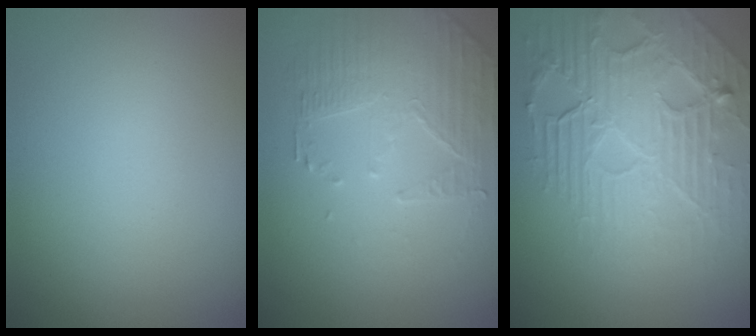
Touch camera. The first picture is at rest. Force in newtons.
{"total": 2.5, "press": 2.2, "slide": 1.2}
{"total": 7.8, "press": 5.5, "slide": 5.6}